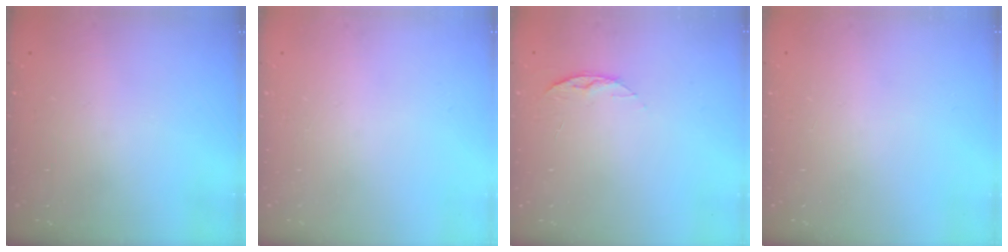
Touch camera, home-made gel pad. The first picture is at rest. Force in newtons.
{"total": 0.0}
{"total": 6.2, "press": 6.1, "slide": 0.7}
{"total": 0.0}